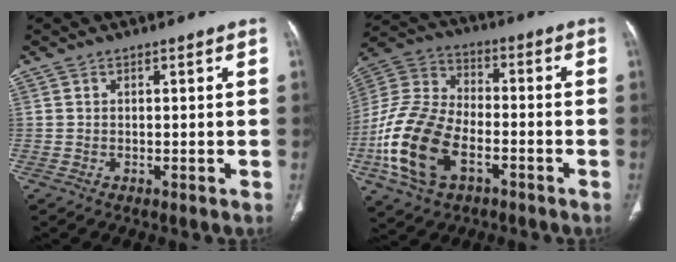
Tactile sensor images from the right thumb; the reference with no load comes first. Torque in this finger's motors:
{"motor_torque": [1.48, -0.38, 1.85, -0.93, 0.59]}